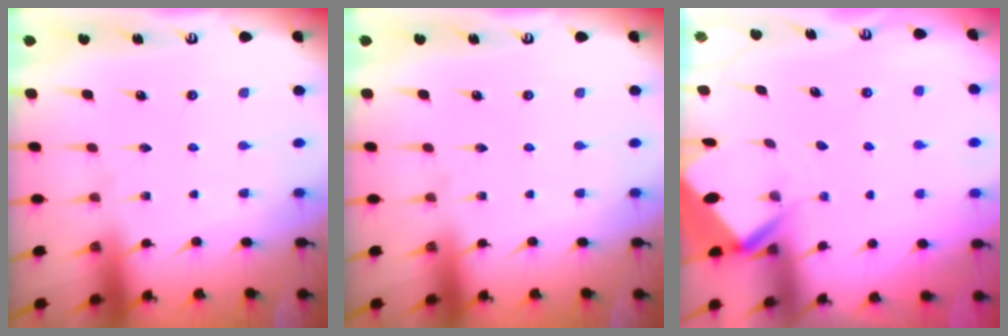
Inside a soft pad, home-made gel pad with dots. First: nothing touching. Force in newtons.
{"total": 0.0}
{"total": 3.9, "press": 3.9, "slide": 0.4}